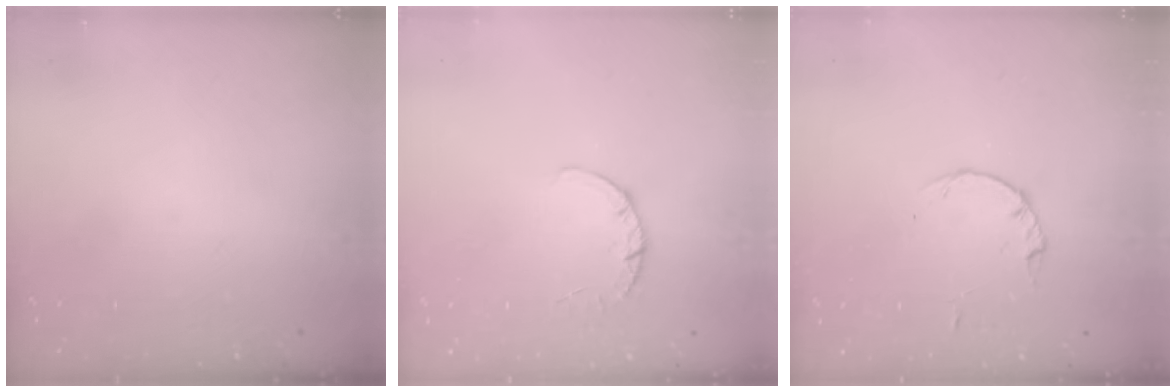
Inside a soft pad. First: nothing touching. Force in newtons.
{"total": 2.7, "press": 2.7, "slide": 0.4}
{"total": 2.2, "press": 2.1, "slide": 0.3}